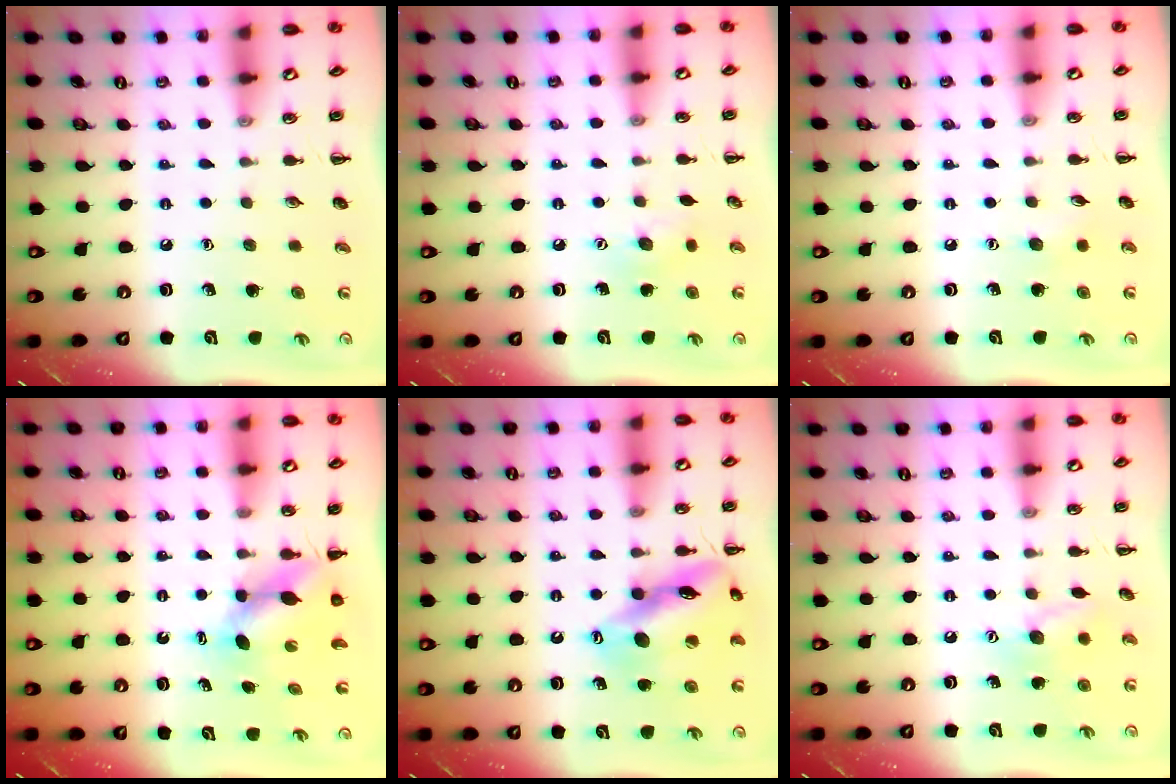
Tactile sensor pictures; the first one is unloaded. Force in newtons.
{"total": 6.7, "press": 6.5, "slide": 1.4}
{"total": 4.4, "press": 4.2, "slide": 1.2}
{"total": 5.7, "press": 5.7, "slide": 0.1}
{"total": 15.3, "press": 15.2, "slide": 2.2}
{"total": 9.0, "press": 8.9, "slide": 0.8}